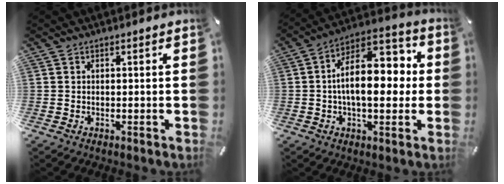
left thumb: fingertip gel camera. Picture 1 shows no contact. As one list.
[{"total": 15.3, "force": [0.5, 8.4, 12.7], "torque": [-0.186, -0.003, 0.006]}]